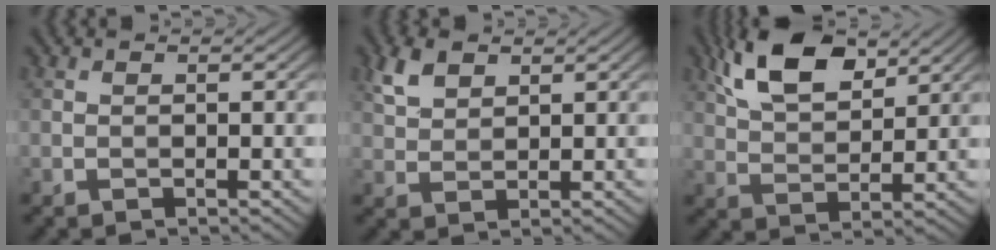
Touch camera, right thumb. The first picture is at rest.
{"total": 3.9, "force": [2.4, 2.2, 2.2], "torque": [-0.053, 0.005, 0.048]}
{"total": 9.9, "force": [5.8, 4.6, 6.7], "torque": [-0.149, 0.014, 0.112]}